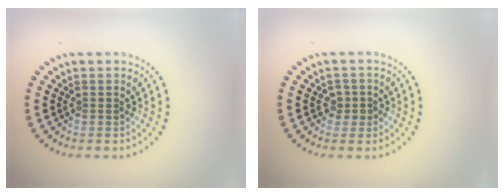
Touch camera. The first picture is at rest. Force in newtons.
{"total": 1.3, "press": 1.2, "slide": 0.4}